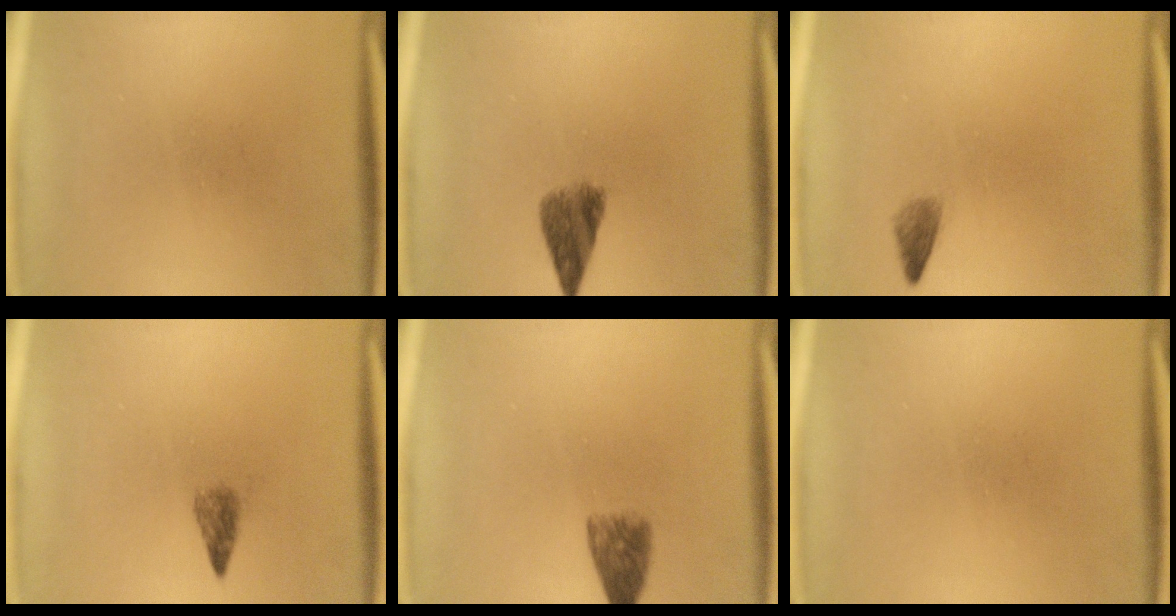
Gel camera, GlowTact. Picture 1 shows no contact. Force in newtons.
{"total": 4.7}
{"total": 1.5}
{"total": 1.8}
{"total": 3.8}
{"total": 0.0}